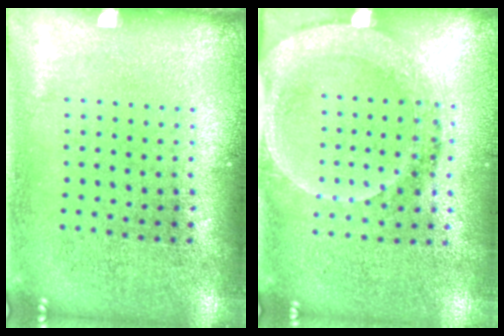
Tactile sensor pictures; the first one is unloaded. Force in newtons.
{"total": 1.8, "press": 1.6, "slide": 0.7}